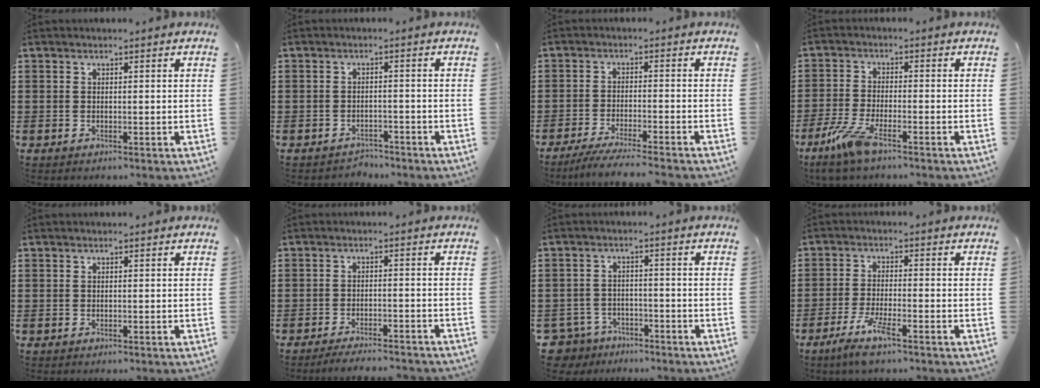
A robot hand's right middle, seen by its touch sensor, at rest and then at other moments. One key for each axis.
{"total": 2.1, "fx": -2.0, "fy": 0.4, "fz": -0.2, "tx": -0.006, "ty": 0.000, "tz": -0.046}
{"total": 4.1, "fx": -3.8, "fy": -0.4, "fz": 1.6, "tx": -0.034, "ty": -0.013, "tz": -0.073}
{"total": 6.1, "fx": -3.8, "fy": 1.2, "fz": 4.6, "tx": -0.114, "ty": -0.018, "tz": -0.076}
{"total": 0.0}
{"total": 3.2, "fx": -3.1, "fy": -0.2, "fz": 0.8, "tx": -0.015, "ty": -0.001, "tz": -0.062}
{"total": 4.1, "fx": -3.9, "fy": 1.3, "fz": 0.4, "tx": -0.037, "ty": -0.003, "tz": -0.087}
{"total": 5.2, "fx": -3.3, "fy": 0.5, "fz": 4.0, "tx": -0.083, "ty": -0.010, "tz": -0.061}